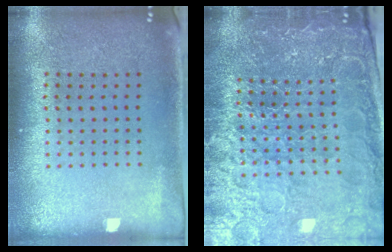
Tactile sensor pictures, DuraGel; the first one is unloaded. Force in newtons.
{"total": 5.2, "press": 4.8, "slide": 2.1}